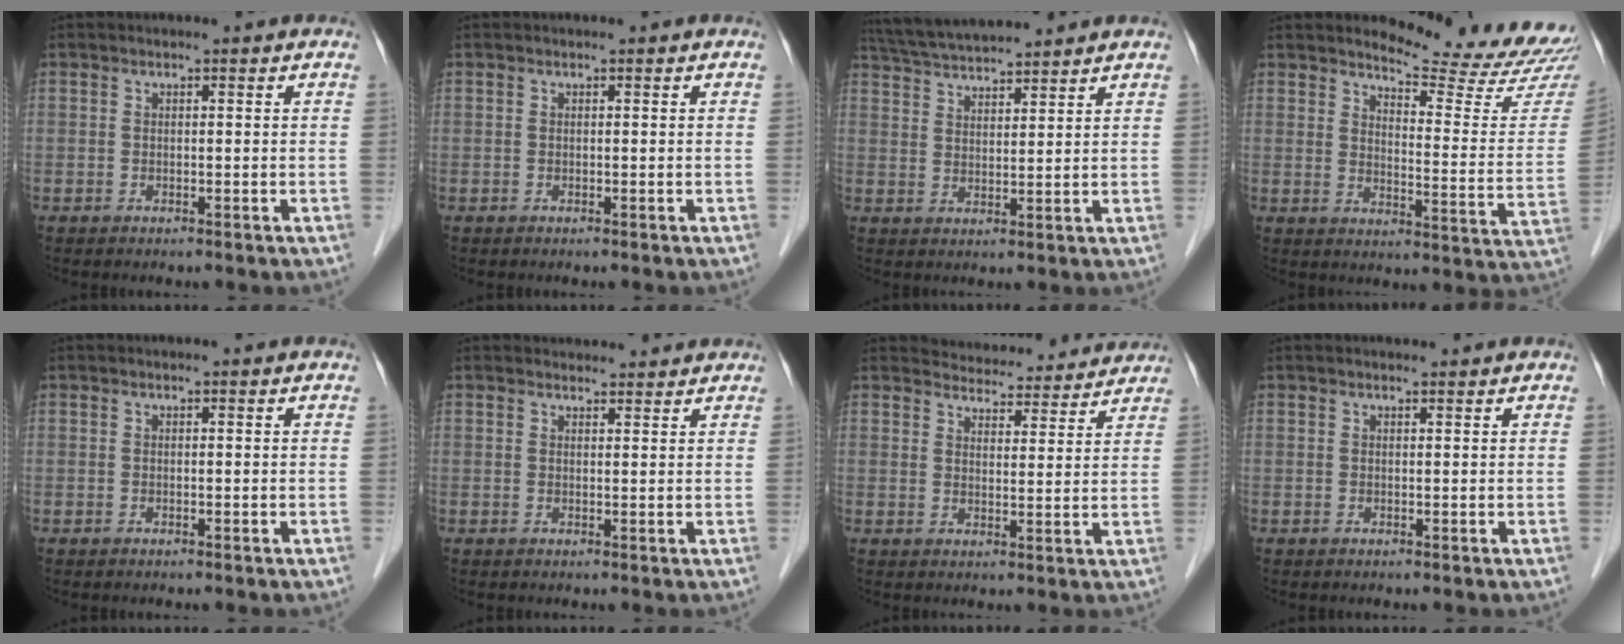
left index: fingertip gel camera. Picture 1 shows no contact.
{"total": 0.0}
{"total": 9.5, "force": [9.0, 0.3, 3.2], "torque": [-0.067, 0.031, 0.157]}
{"total": 17.9, "force": [17.3, 1.1, 4.4], "torque": [-0.052, -0.116, 0.196]}
{"total": 0.0}
{"total": 3.9, "force": [3.8, 1.0, 0.2], "torque": [-0.005, 0.016, 0.047]}
{"total": 10.2, "force": [9.9, 2.2, 0.9], "torque": [0.001, 0.009, 0.119]}
{"total": 1.1, "force": [1.1, 0.0, 0.2], "torque": [-0.009, 0.006, 0.020]}